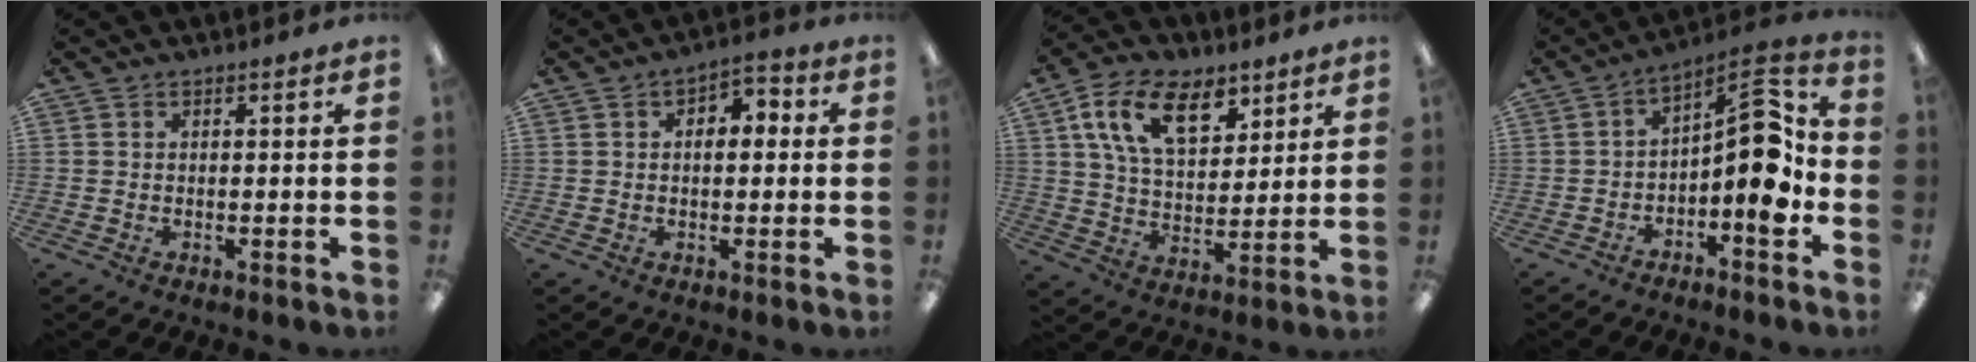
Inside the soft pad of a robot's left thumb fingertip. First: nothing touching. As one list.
[{"total": 4.0, "force": [0.3, 3.0, 2.7], "torque": [-0.036, 0.008, -0.001]}, {"total": 16.0, "force": [8.4, 9.4, 9.8], "torque": [-0.170, -0.014, 0.154]}, {"total": 12.3, "force": [-1.8, 5.3, 10.9], "torque": [-0.133, 0.001, -0.037]}]